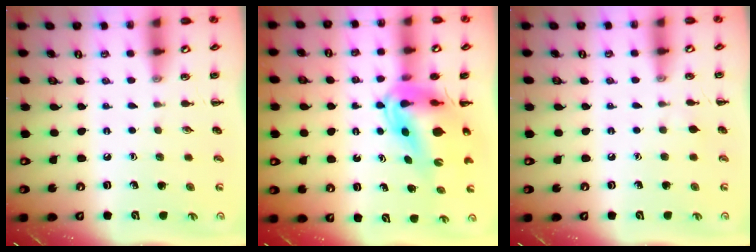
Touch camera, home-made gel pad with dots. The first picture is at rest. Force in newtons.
{"total": 10.8, "press": 10.3, "slide": 3.4}
{"total": 2.8, "press": 2.6, "slide": 1.1}